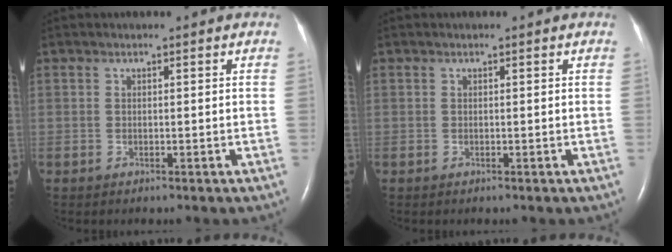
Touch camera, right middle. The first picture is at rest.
{"total": 0.0}